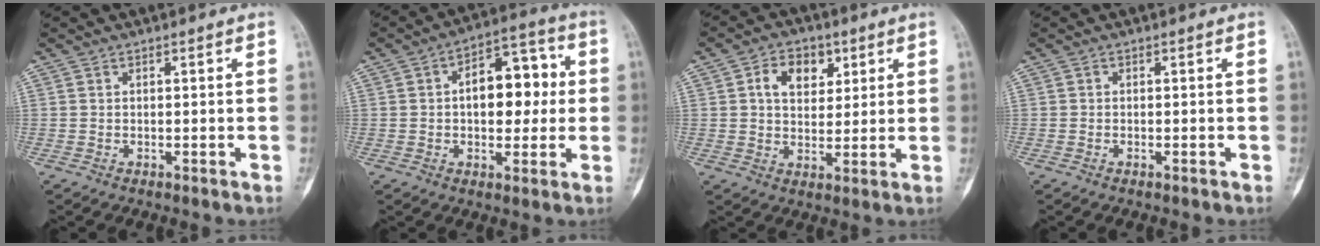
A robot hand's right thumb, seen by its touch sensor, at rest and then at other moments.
{"total": 12.8, "force": [1.0, 7.6, 10.3], "torque": [-0.107, 0.027, 0.009]}
{"total": 8.1, "force": [2.9, 5.7, 4.9], "torque": [-0.046, -0.005, 0.046]}
{"total": 0.0}